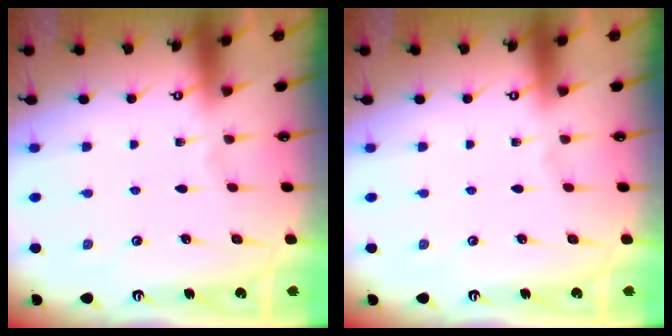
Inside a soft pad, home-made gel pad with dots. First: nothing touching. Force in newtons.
{"total": 0.0}